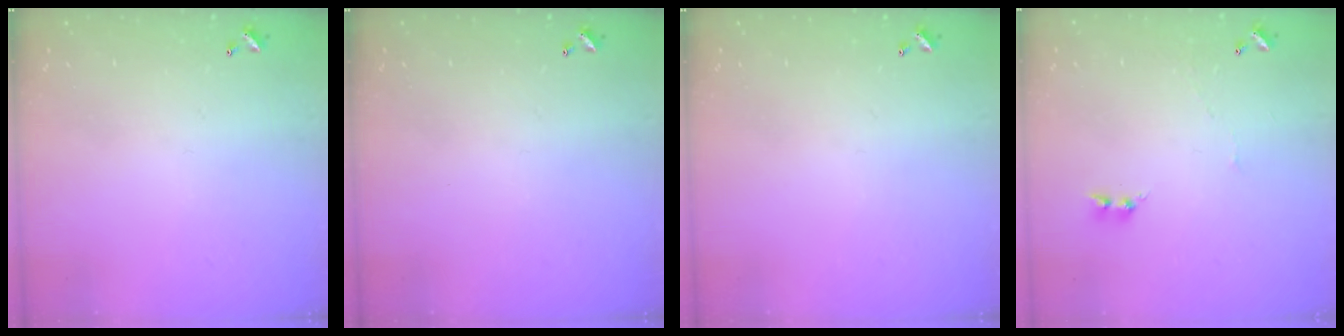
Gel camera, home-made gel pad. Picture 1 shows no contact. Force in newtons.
{"total": 0.0}
{"total": 0.0}
{"total": 4.2, "press": 4.2, "slide": 0.5}